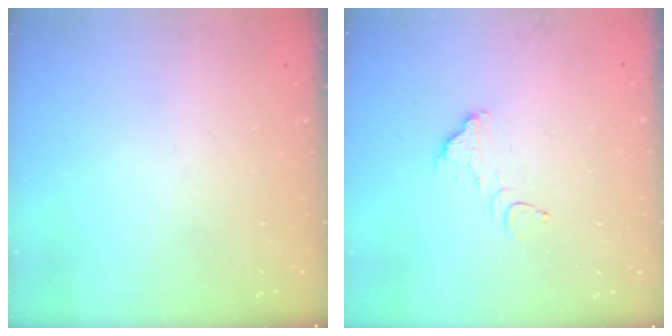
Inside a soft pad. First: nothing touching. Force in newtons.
{"total": 2.9, "press": 2.9, "slide": 0.1}